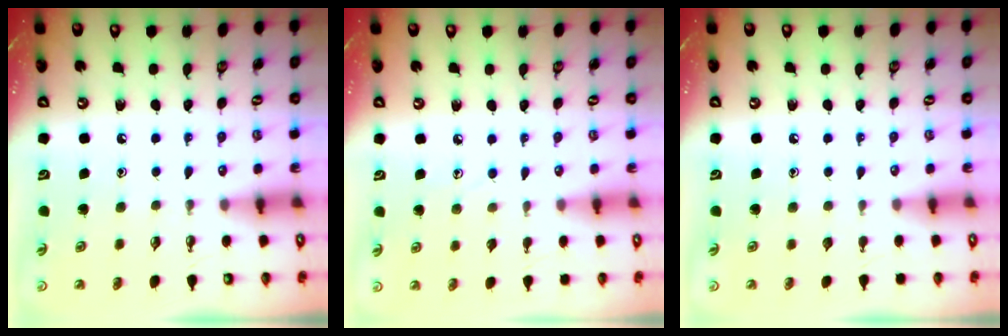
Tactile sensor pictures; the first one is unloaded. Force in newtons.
{"total": 5.3, "press": 5.3, "slide": 0.5}
{"total": 0.0}